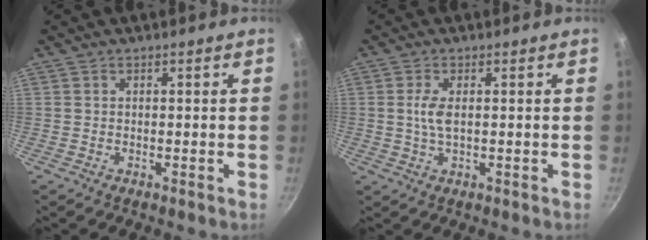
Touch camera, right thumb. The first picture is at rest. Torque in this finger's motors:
{"motor_torque": [0.62, 0.84, 0.78, -0.28, 0.09]}